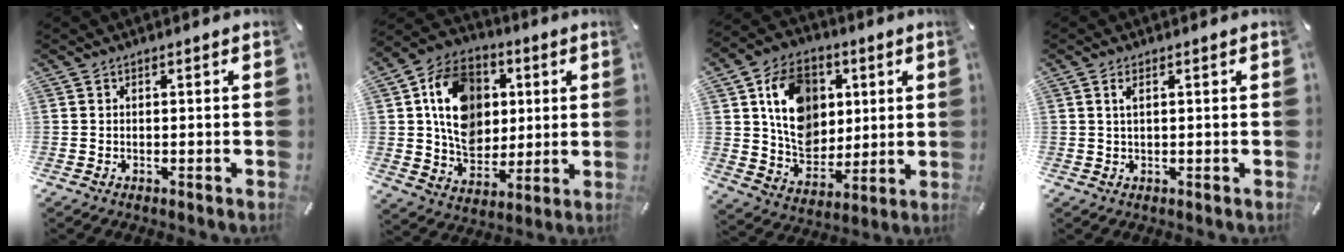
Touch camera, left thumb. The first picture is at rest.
{"total": 15.8, "force": [2.4, 13.3, 8.1], "torque": [-0.143, 0.011, 0.052]}
{"total": 15.6, "force": [4.0, 13.0, 7.6], "torque": [-0.122, -0.001, 0.082]}
{"total": 1.8, "force": [0.6, 0.6, 1.5], "torque": [-0.032, 0.003, 0.009]}